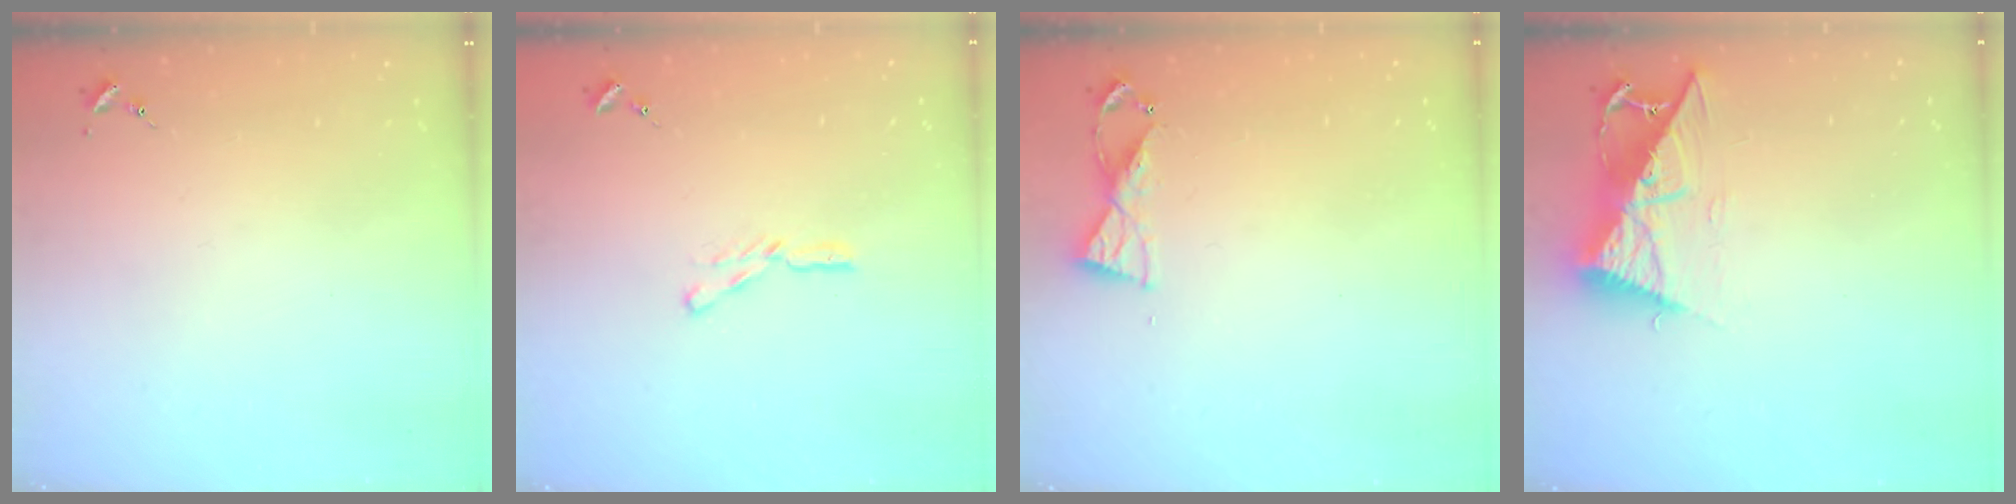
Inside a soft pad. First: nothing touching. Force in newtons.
{"total": 4.4, "press": 4.4, "slide": 0.2}
{"total": 6.2, "press": 6.2, "slide": 0.7}
{"total": 13.0, "press": 13.0, "slide": 1.1}